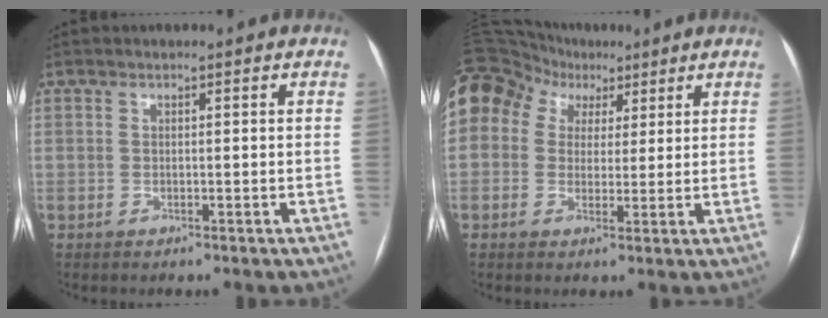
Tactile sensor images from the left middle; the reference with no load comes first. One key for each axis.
{"total": 22.2, "fx": 10.1, "fy": 17.4, "fz": 9.4, "tx": -0.297, "ty": 0.113, "tz": 0.192}